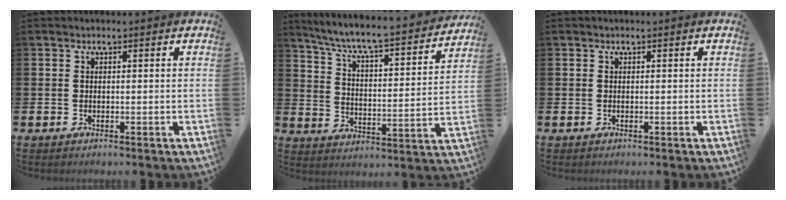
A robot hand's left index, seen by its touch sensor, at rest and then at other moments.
{"total": 7.0, "force": [6.4, 0.6, 2.8], "torque": [-0.089, -0.051, 0.105]}
{"total": 0.0}